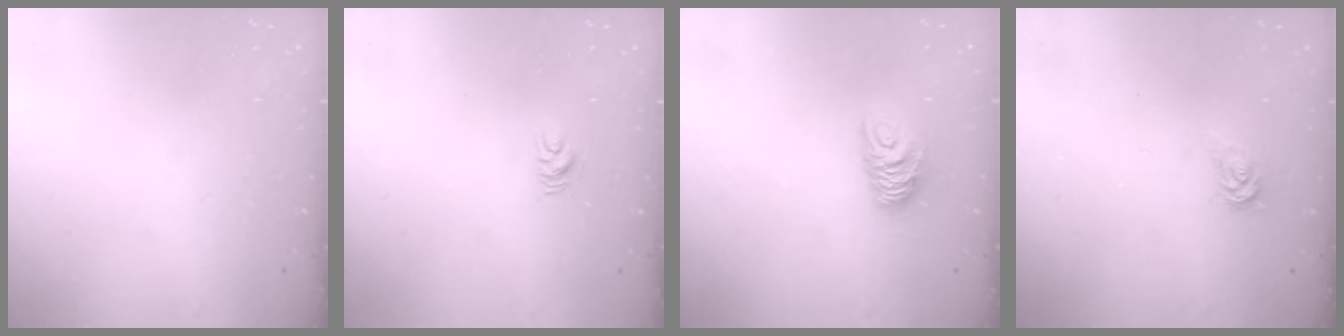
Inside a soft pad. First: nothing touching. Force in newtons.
{"total": 5.1, "press": 5.1, "slide": 0.5}
{"total": 7.9, "press": 7.8, "slide": 0.6}
{"total": 2.6, "press": 2.6, "slide": 0.4}